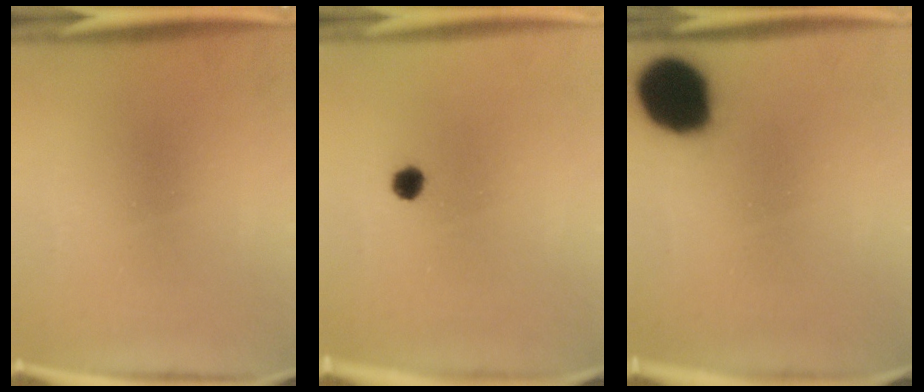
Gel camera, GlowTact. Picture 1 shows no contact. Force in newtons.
{"total": 1.8}
{"total": 18.0}